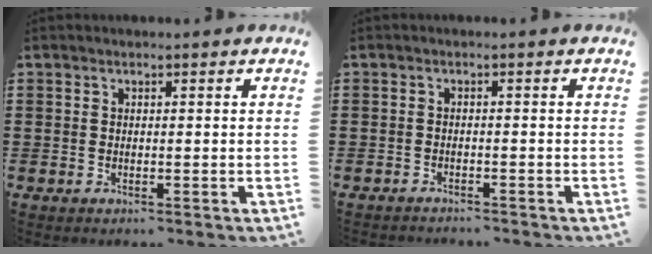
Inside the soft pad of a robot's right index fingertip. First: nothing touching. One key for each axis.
{"total": 1.2, "fx": -1.2, "fy": 0.1, "fz": 0.0, "tx": -0.004, "ty": 0.002, "tz": -0.025}